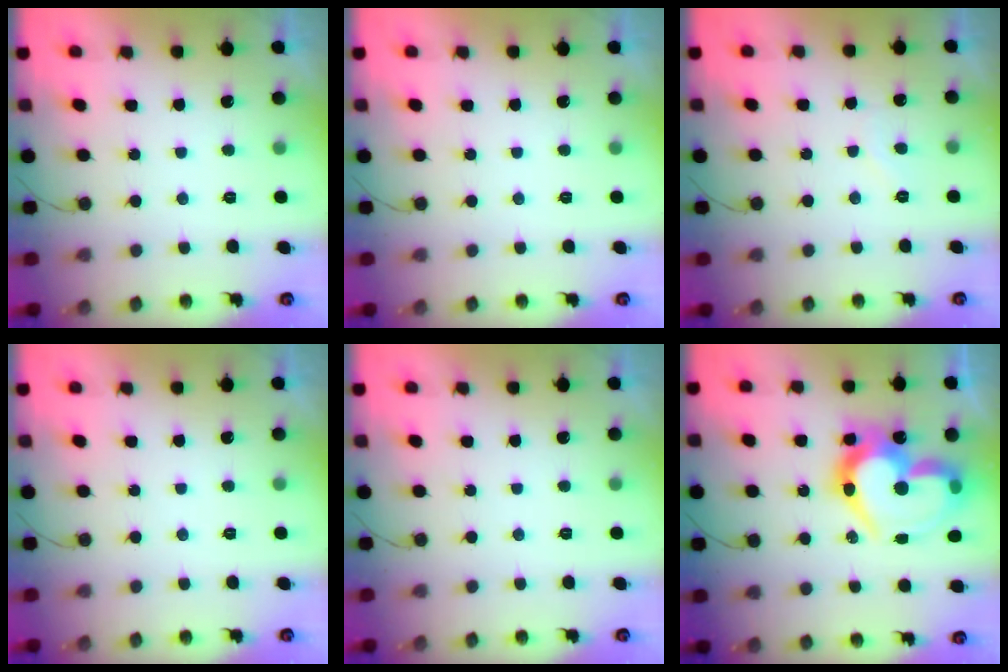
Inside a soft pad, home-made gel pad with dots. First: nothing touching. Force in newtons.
{"total": 0.0}
{"total": 4.3, "press": 4.3, "slide": 0.3}
{"total": 0.0}
{"total": 0.0}
{"total": 23.6, "press": 23.5, "slide": 2.1}